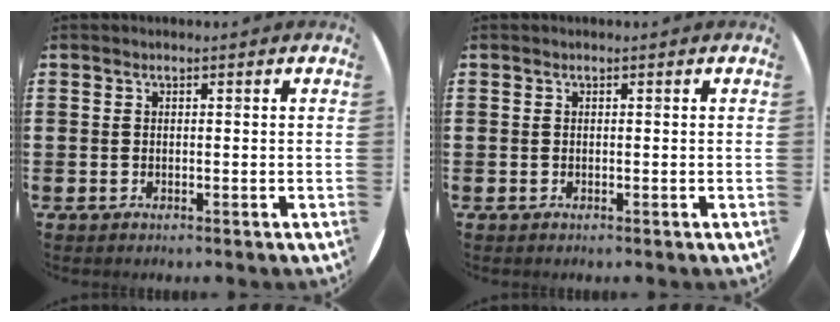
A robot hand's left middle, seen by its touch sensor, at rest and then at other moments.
{"total": 0.0}